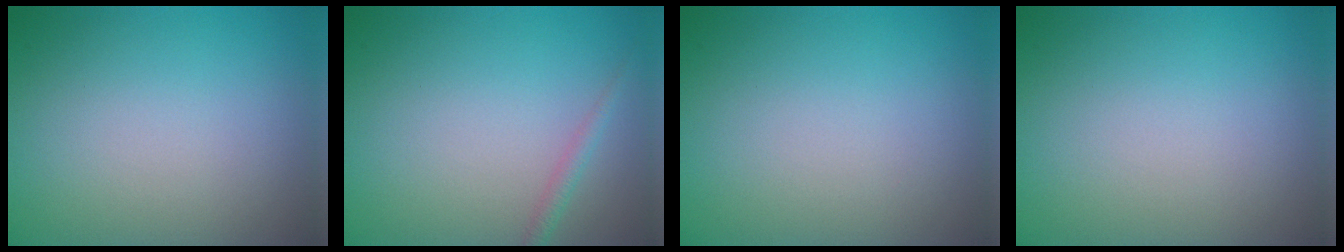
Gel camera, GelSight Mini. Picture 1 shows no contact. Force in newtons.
{"total": 1.1, "press": 1.1, "slide": 0.0}
{"total": 0.0}
{"total": 0.0}